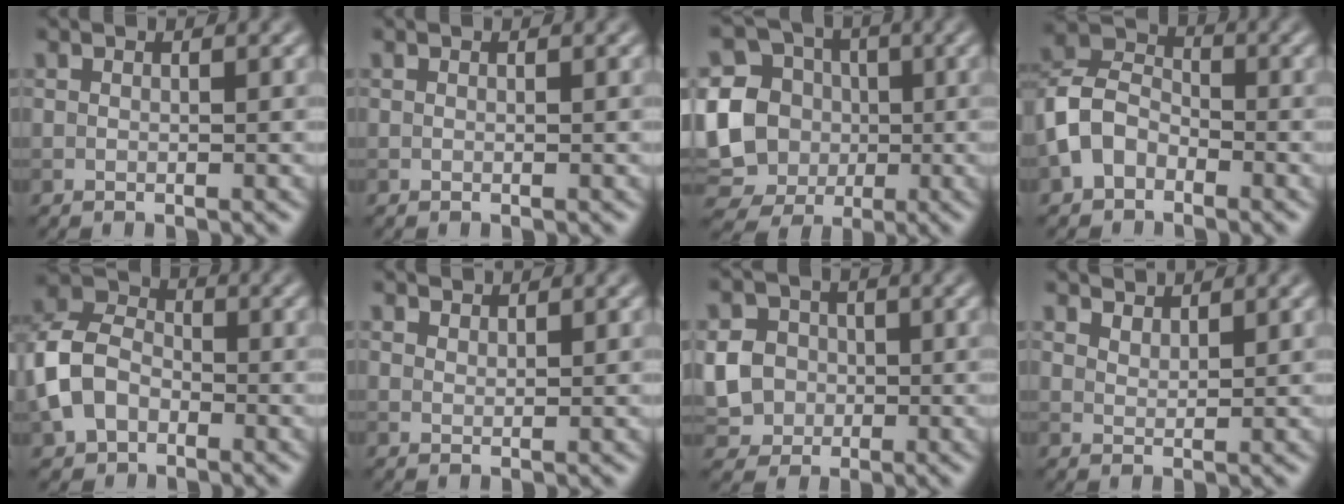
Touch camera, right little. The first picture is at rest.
{"total": 0.0}
{"total": 16.3, "force": [-0.5, 15.1, 6.2], "torque": [-0.176, 0.008, -0.034]}
{"total": 5.1, "force": [-2.2, 3.7, 2.7], "torque": [-0.059, 0.009, -0.057]}
{"total": 7.0, "force": [-2.0, 5.2, 4.2], "torque": [-0.098, 0.005, -0.053]}
{"total": 1.2, "force": [1.2, 0.3, 0.1], "torque": [-0.004, 0.000, 0.021]}
{"total": 6.4, "force": [-0.7, 5.8, 2.5], "torque": [-0.055, 0.014, -0.036]}
{"total": 2.3, "force": [2.2, 0.3, 0.3], "torque": [-0.007, -0.002, 0.042]}